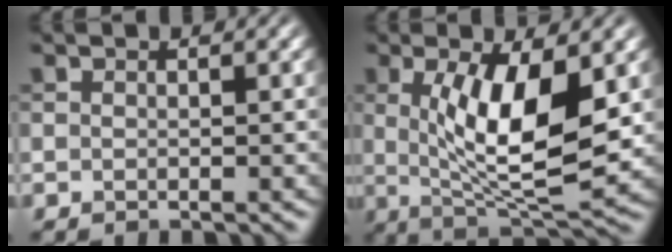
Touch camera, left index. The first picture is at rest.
{"total": 9.0, "force": [1.2, 2.9, 8.4], "torque": [-0.145, -0.016, 0.025]}